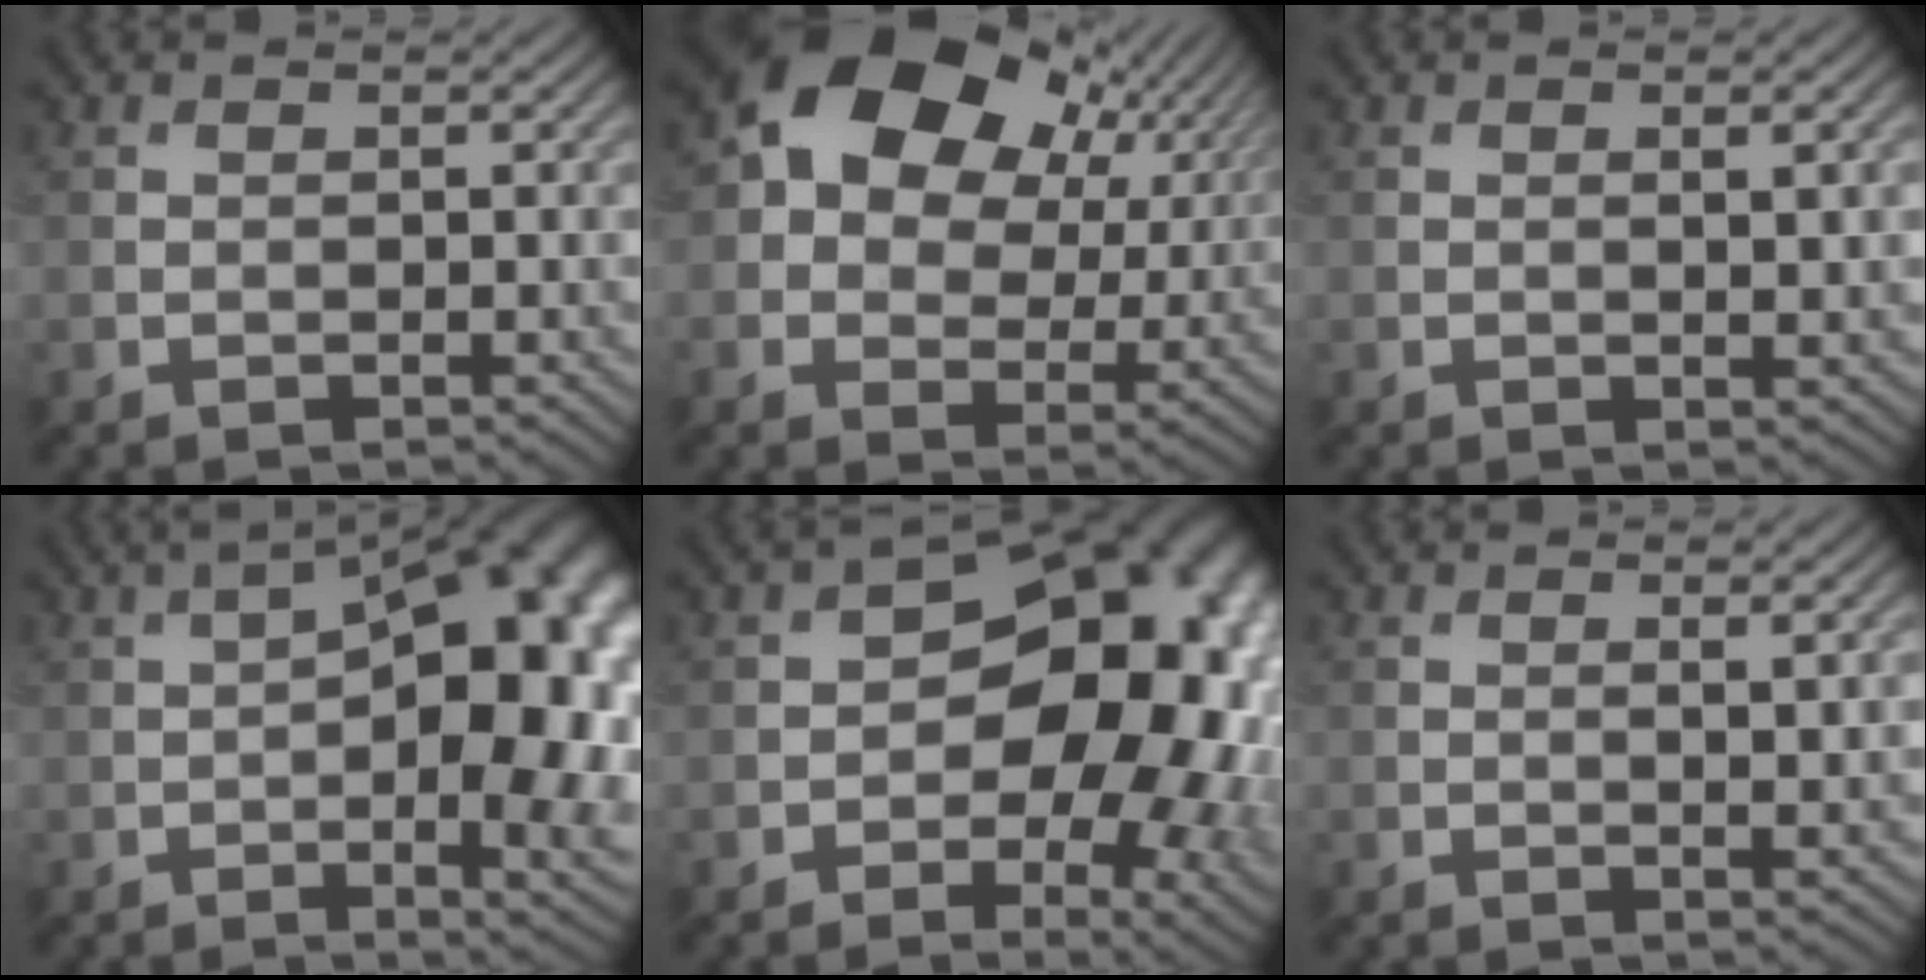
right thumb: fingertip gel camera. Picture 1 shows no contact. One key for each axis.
{"total": 15.4, "fx": 5.2, "fy": 10.9, "fz": 9.6, "tx": -0.159, "ty": 0.007, "tz": 0.106}
{"total": 1.0, "fx": 0.2, "fy": -0.1, "fz": 1.0, "tx": -0.018, "ty": -0.003, "tz": 0.009}
{"total": 20.0, "fx": -0.7, "fy": 9.9, "fz": 17.3, "tx": -0.196, "ty": 0.014, "tz": 0.009}
{"total": 20.3, "fx": -1.9, "fy": 13.1, "fz": 15.4, "tx": -0.167, "ty": -0.017, "tz": -0.011}
{"total": 1.6, "fx": 0.2, "fy": 0.1, "fz": 1.6, "tx": -0.027, "ty": -0.002, "tz": 0.009}